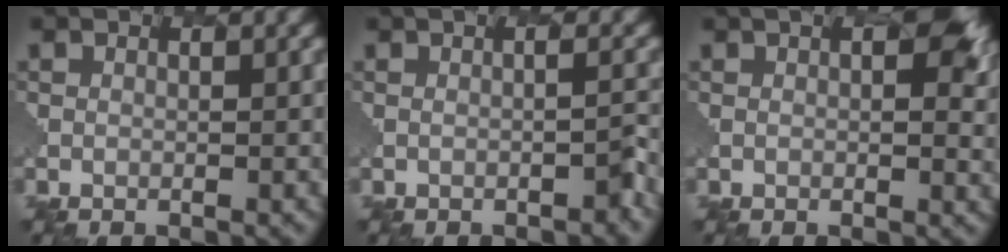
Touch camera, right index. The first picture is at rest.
{"total": 0.8, "force": [-0.3, -0.7, -0.2], "torque": [-0.022, 0.002, -0.021]}
{"total": 1.8, "force": [1.5, 0.6, 0.7], "torque": [-0.004, 0.023, -0.004]}